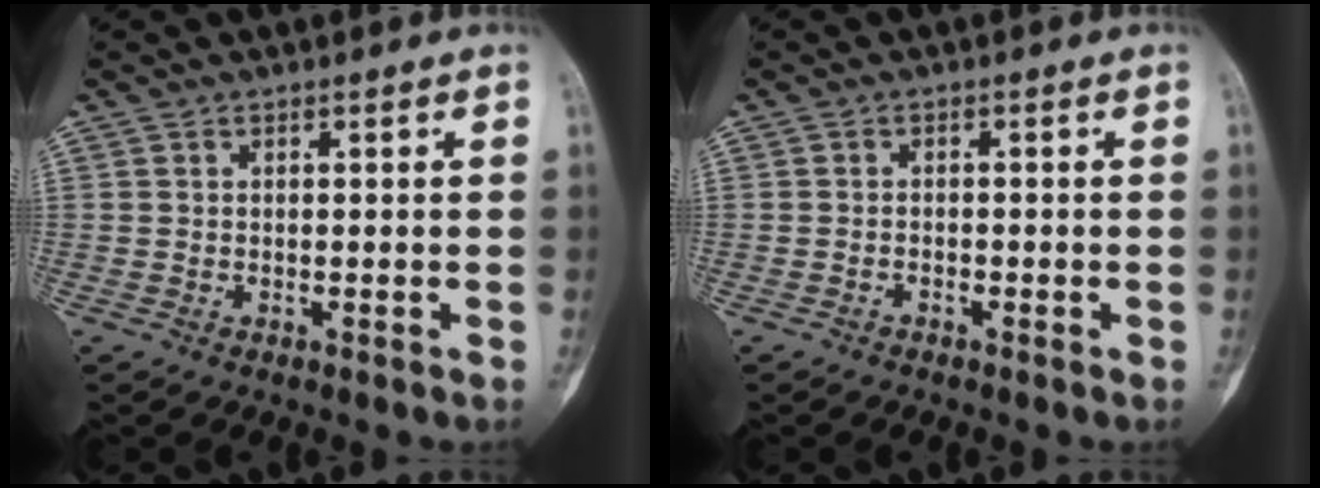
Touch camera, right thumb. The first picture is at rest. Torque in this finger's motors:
{"motor_torque": [-0.45, -0.22, 0.12, 0.05, -0.05]}